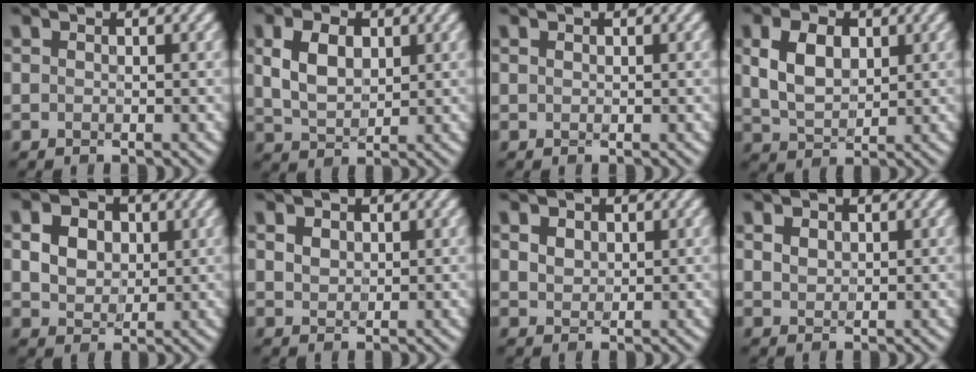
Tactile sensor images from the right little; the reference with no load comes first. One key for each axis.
{"total": 3.8, "fx": 0.4, "fy": 2.5, "fz": 2.8, "tx": -0.073, "ty": -0.002, "tz": 0.017}
{"total": 0.0}
{"total": 4.3, "fx": 0.4, "fy": 2.8, "fz": 3.2, "tx": -0.078, "ty": -0.001, "tz": 0.016}
{"total": 7.3, "fx": 2.3, "fy": 5.7, "fz": 4.0, "tx": -0.098, "ty": 0.025, "tz": 0.034}
{"total": 1.7, "fx": 0.5, "fy": 1.4, "fz": 0.8, "tx": -0.031, "ty": -0.001, "tz": 0.016}
{"total": 2.1, "fx": 0.7, "fy": 1.8, "fz": 1.0, "tx": -0.041, "ty": 0.003, "tz": 0.020}
{"total": 1.3, "fx": 0.4, "fy": 1.1, "fz": 0.6, "tx": -0.022, "ty": -0.001, "tz": 0.016}